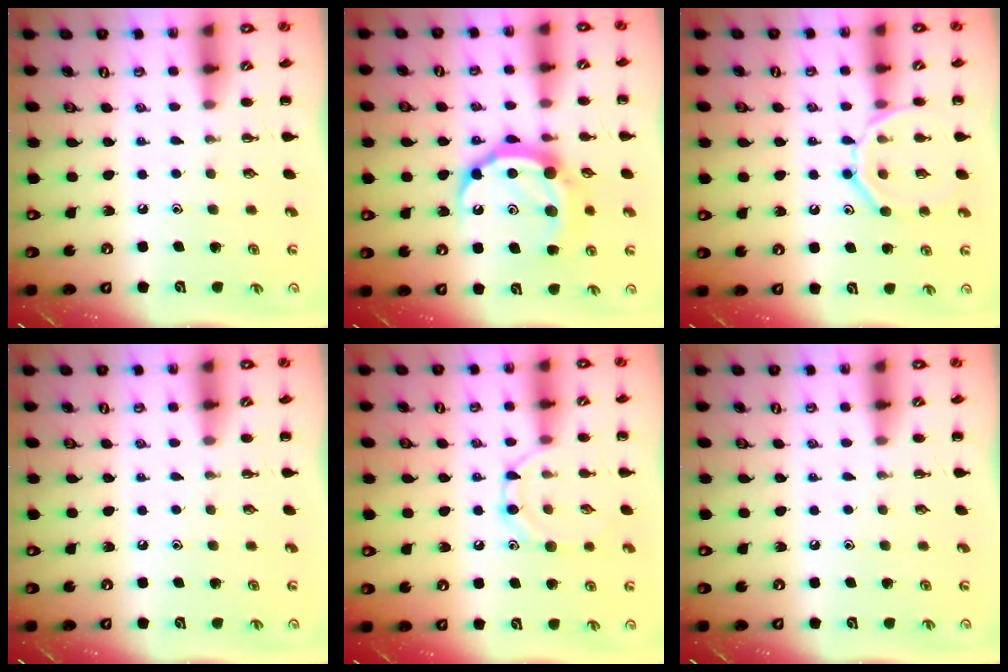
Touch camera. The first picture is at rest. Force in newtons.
{"total": 14.6, "press": 14.6, "slide": 1.0}
{"total": 13.0, "press": 12.9, "slide": 1.1}
{"total": 0.0}
{"total": 9.1, "press": 9.0, "slide": 1.0}
{"total": 0.0}